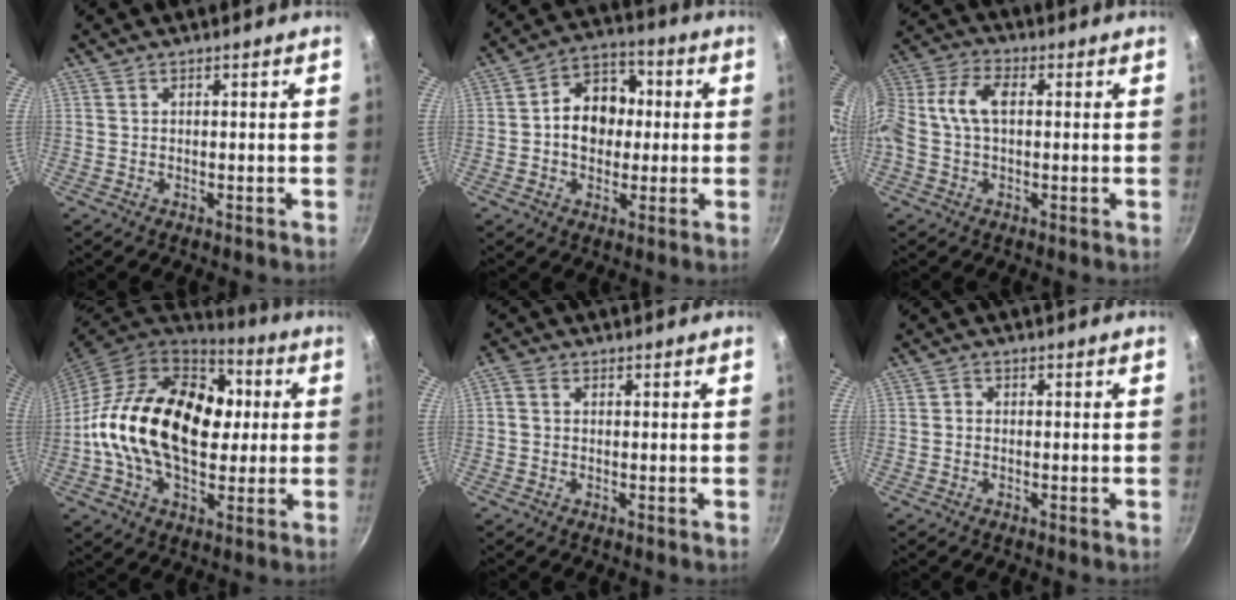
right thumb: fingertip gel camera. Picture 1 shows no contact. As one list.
[{"total": 11.1, "force": [0.2, 8.8, 6.8], "torque": [-0.059, 0.024, -0.011]}, {"total": 10.2, "force": [0.6, 6.3, 8.0], "torque": [-0.163, 0.029, -0.010]}, {"total": 26.1, "force": [1.7, 16.9, 19.8], "torque": [-0.313, 0.027, 0.019]}, {"total": 2.2, "force": [0.2, 1.7, 1.3], "torque": [-0.030, 0.010, -0.002]}, {"total": 0.8, "force": [-0.4, 0.7, 0.2], "torque": [-0.003, 0.004, -0.008]}]